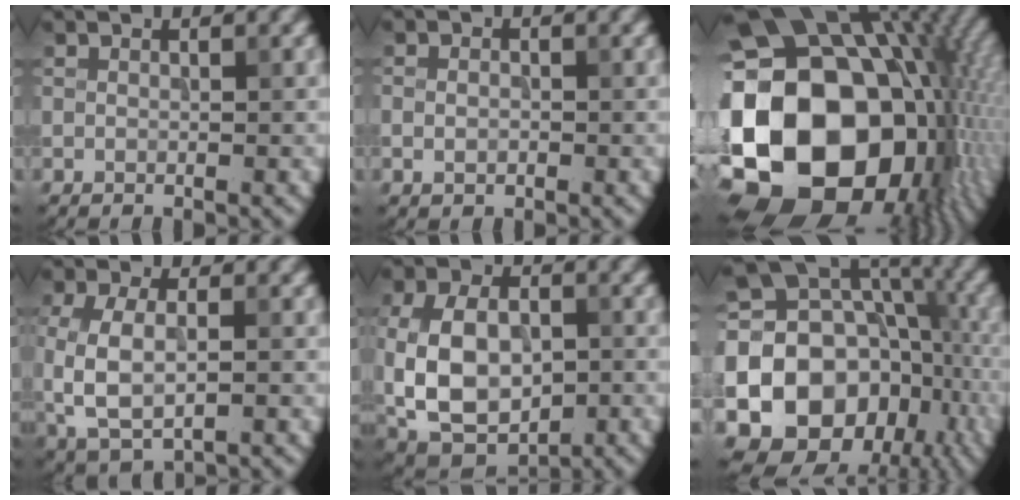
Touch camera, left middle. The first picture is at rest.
{"total": 1.5, "force": [-0.3, 1.1, 0.9], "torque": [-0.016, -0.001, -0.006]}
{"total": 22.8, "force": [-1.9, 16.2, 16.0], "torque": [-0.309, -0.014, -0.026]}
{"total": 5.7, "force": [-0.7, 3.2, 4.7], "torque": [-0.110, -0.007, -0.011]}
{"total": 12.5, "force": [-1.8, 8.3, 9.1], "torque": [-0.191, -0.012, -0.016]}
{"total": 19.4, "force": [-5.2, 16.0, 9.7], "torque": [-0.174, 0.003, -0.084]}